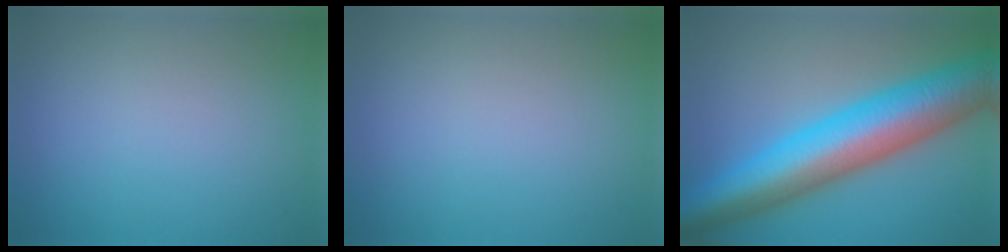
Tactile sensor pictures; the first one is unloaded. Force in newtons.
{"total": 0.0}
{"total": 12.8, "press": 12.8, "slide": 0.1}